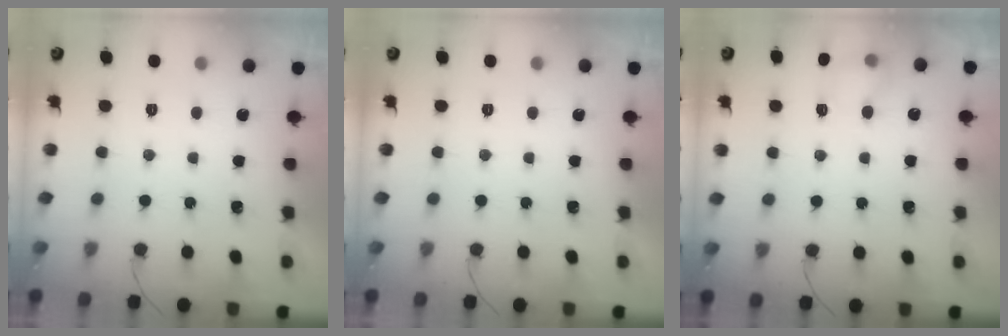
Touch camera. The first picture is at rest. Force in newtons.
{"total": 0.0}
{"total": 6.3, "press": 6.1, "slide": 1.6}